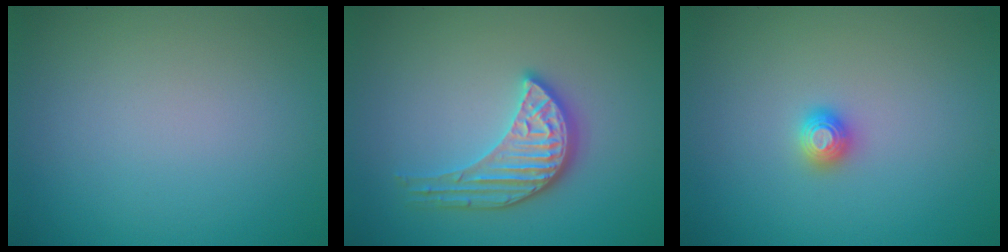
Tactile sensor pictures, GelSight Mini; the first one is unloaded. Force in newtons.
{"total": 3.9, "press": 3.5, "slide": 1.7}
{"total": 1.1, "press": 1.1, "slide": 0.0}